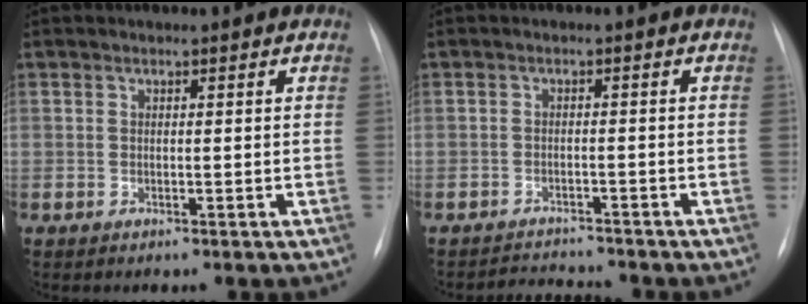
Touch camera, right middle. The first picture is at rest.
{"total": 3.7, "force": [-3.7, 0.0, -0.1], "torque": [-0.004, -0.008, -0.058]}